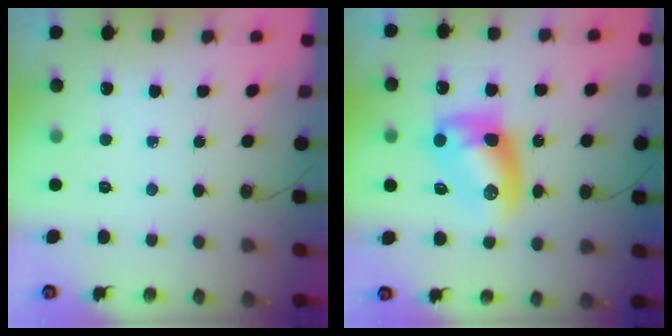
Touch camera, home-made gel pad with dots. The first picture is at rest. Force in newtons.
{"total": 11.9, "press": 11.9, "slide": 0.4}